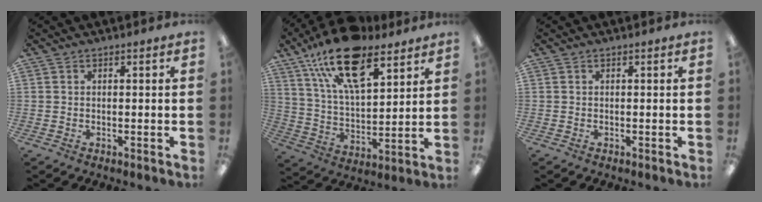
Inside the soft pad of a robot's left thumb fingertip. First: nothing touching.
{"total": 20.2, "force": [12.5, 9.0, 13.1], "torque": [-0.222, -0.057, 0.219]}
{"total": 0.0}